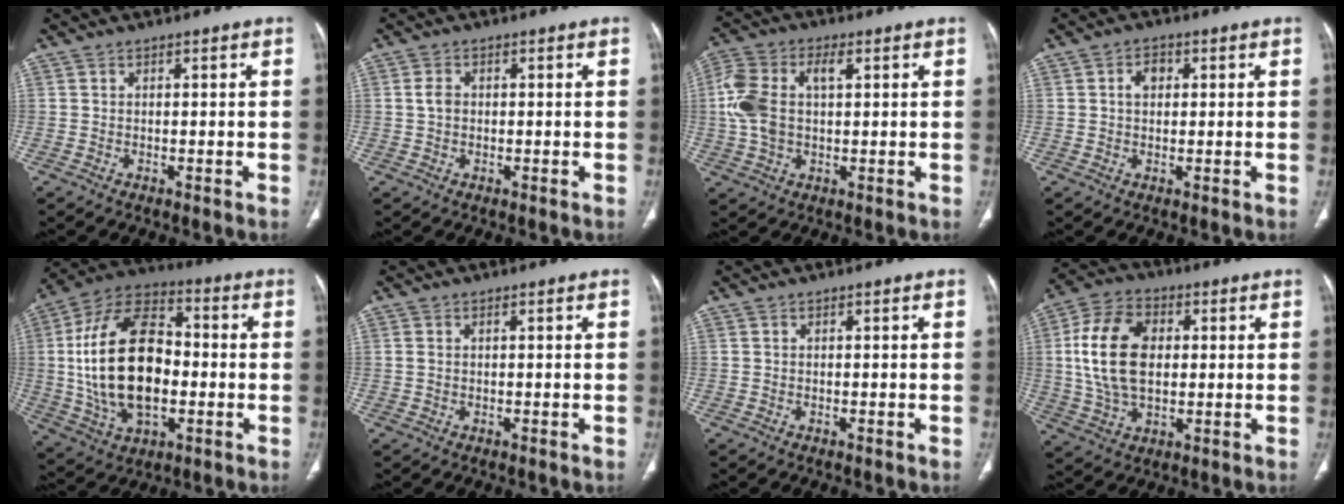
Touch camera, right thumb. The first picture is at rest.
{"total": 2.2, "force": [0.0, 1.7, 1.3], "torque": [-0.024, 0.006, -0.002]}
{"total": 10.7, "force": [1.7, 6.3, 8.4], "torque": [-0.194, 0.024, 0.032]}
{"total": 3.1, "force": [0.7, 2.2, 2.0], "torque": [-0.024, 0.007, 0.009]}
{"total": 23.0, "force": [-0.8, 13.7, 18.5], "torque": [-0.331, 0.018, -0.008]}
{"total": 0.9, "force": [0.2, 0.5, 0.7], "torque": [-0.026, 0.008, 0.007]}
{"total": 0.0}
{"total": 15.5, "force": [1.8, 9.9, 11.8], "torque": [-0.216, 0.012, 0.033]}